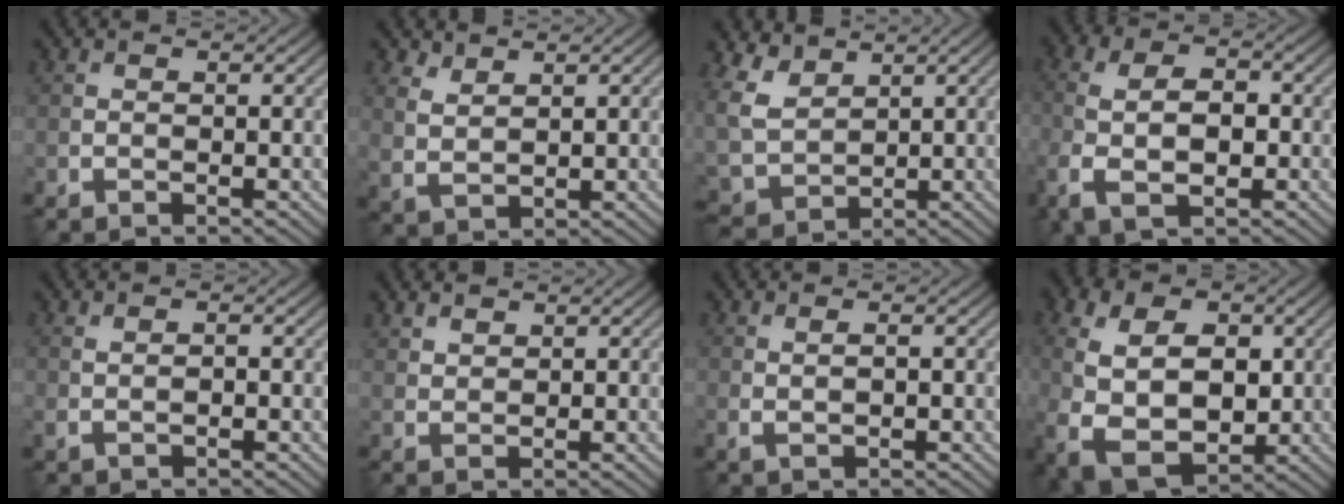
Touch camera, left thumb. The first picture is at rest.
{"total": 3.5, "force": [2.6, 1.7, 1.7], "torque": [-0.044, -0.004, 0.060]}
{"total": 6.9, "force": [3.8, 4.4, 3.7], "torque": [-0.113, -0.001, 0.081]}
{"total": 8.2, "force": [-2.1, 4.6, 6.5], "torque": [-0.150, -0.011, -0.041]}
{"total": 1.7, "force": [0.0, 0.8, 1.4], "torque": [-0.034, 0.000, 0.001]}
{"total": 2.1, "force": [1.7, 0.9, 0.8], "torque": [-0.019, 0.001, 0.041]}
{"total": 1.4, "force": [0.1, 0.5, 1.3], "torque": [-0.027, 0.000, 0.006]}
{"total": 12.8, "force": [-0.9, 8.9, 9.2], "torque": [-0.185, -0.008, -0.006]}